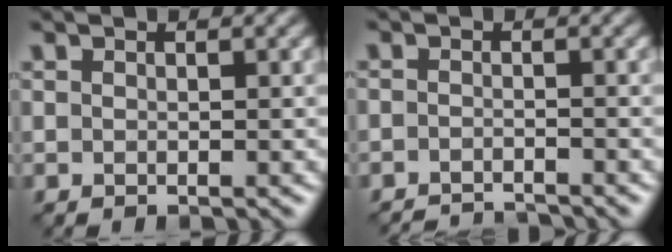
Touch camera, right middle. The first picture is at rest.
{"total": 3.1, "force": [-3.0, 0.4, 0.7], "torque": [-0.009, -0.006, -0.053]}